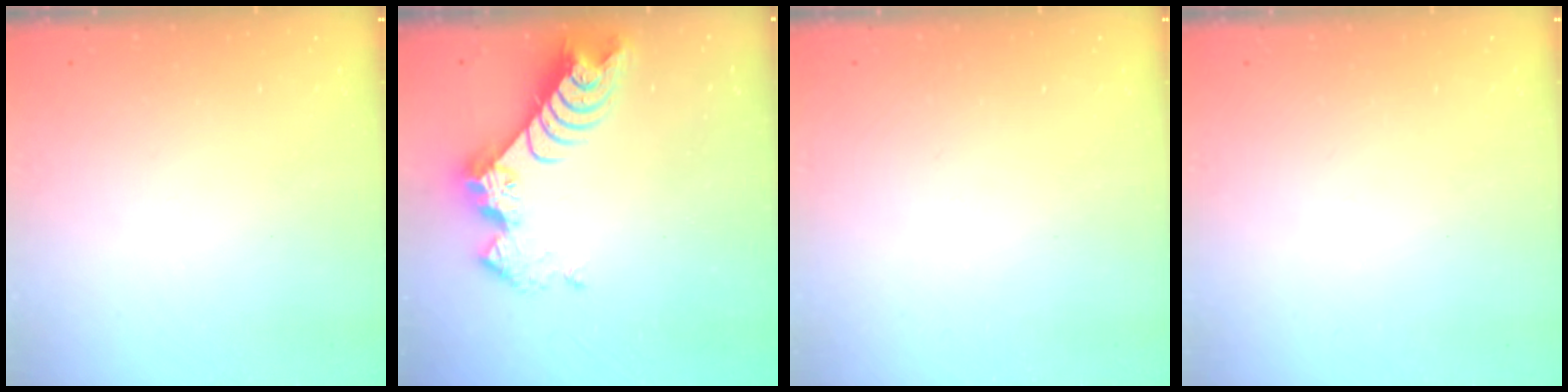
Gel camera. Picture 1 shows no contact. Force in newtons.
{"total": 9.5, "press": 9.5, "slide": 0.8}
{"total": 0.0}
{"total": 0.0}